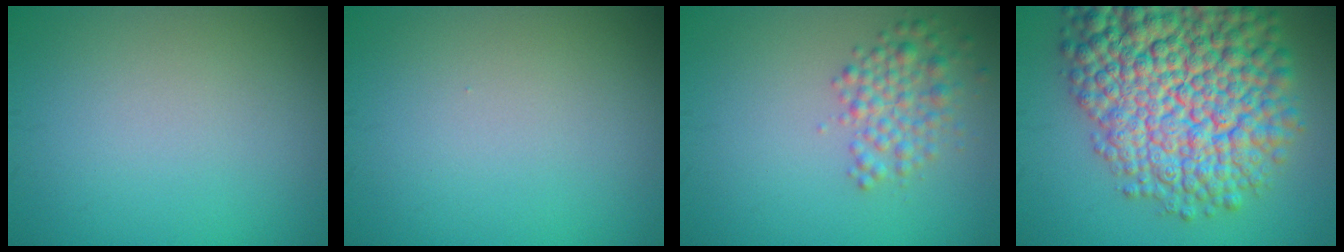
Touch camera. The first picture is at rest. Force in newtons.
{"total": 0.0}
{"total": 2.9, "press": 2.9, "slide": 0.1}
{"total": 15.4, "press": 15.4, "slide": 0.6}